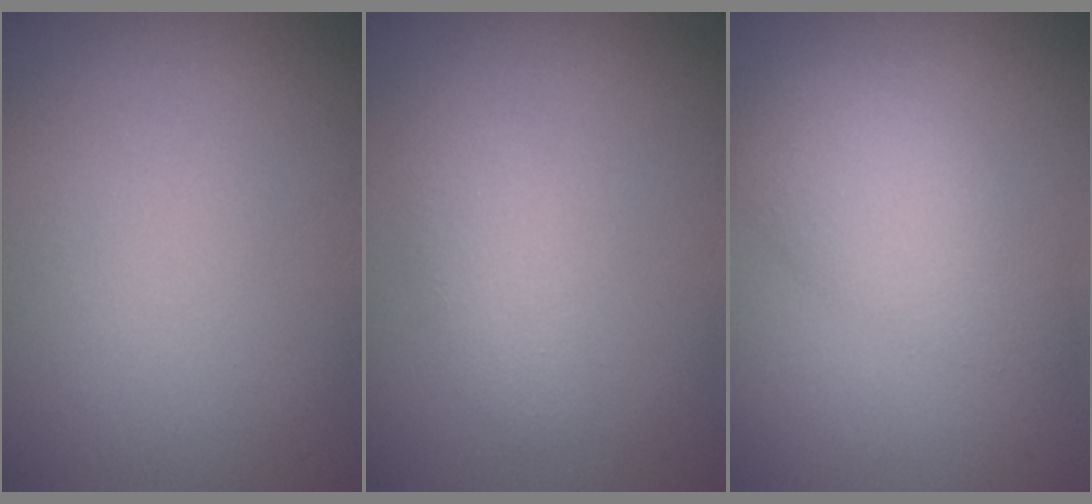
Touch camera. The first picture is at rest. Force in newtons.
{"total": 1.9, "press": 1.9, "slide": 0.1}
{"total": 3.9, "press": 3.9, "slide": 0.1}